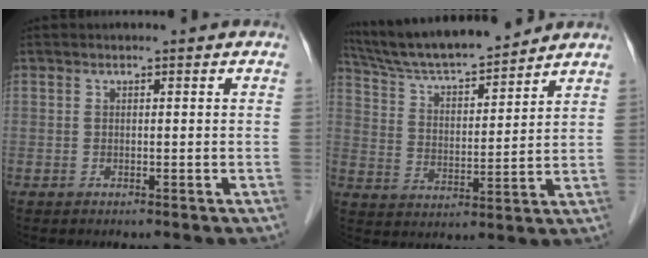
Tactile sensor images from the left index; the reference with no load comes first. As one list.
[{"total": 15.2, "force": [13.9, 1.6, 6.1], "torque": [-0.111, 0.012, 0.242]}]